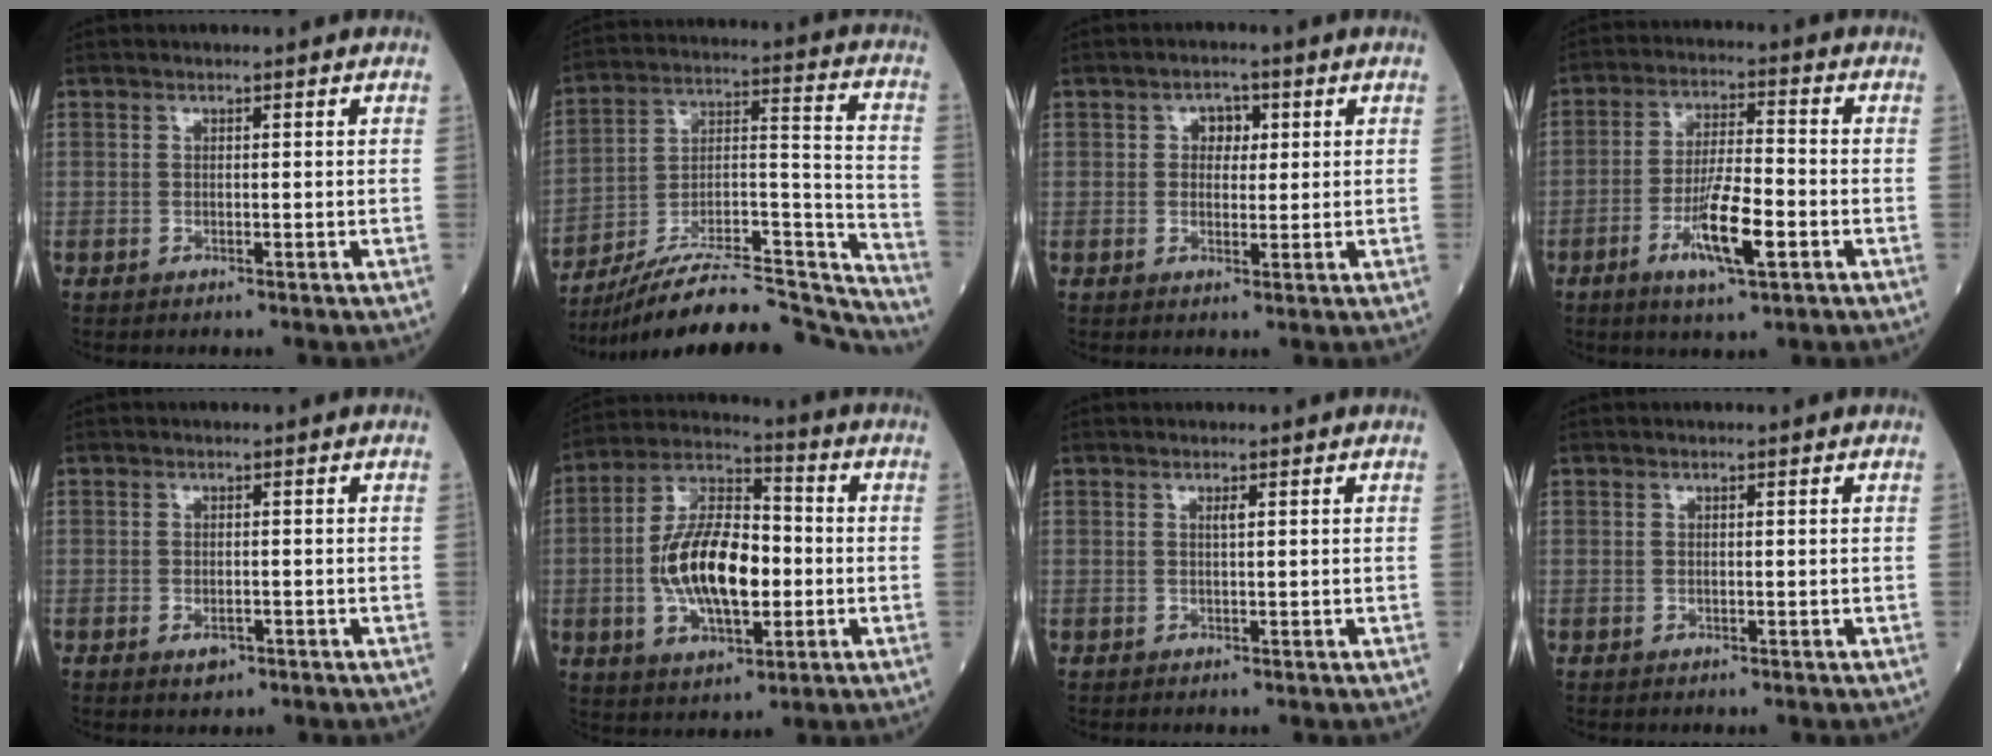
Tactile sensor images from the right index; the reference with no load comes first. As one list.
[{"total": 26.2, "force": [-24.5, 3.1, 9.0], "torque": [-0.104, 0.025, -0.373]}, {"total": 3.1, "force": [0.9, 2.1, 2.1], "torque": [-0.026, 0.008, 0.013]}, {"total": 9.2, "force": [-3.6, 1.5, 8.4], "torque": [-0.153, -0.006, -0.063]}, {"total": 1.9, "force": [-1.0, 1.1, 1.3], "torque": [-0.020, 0.000, -0.009]}, {"total": 15.7, "force": [-1.6, 6.9, 14.0], "torque": [-0.272, 0.012, -0.027]}, {"total": 0.8, "force": [0.3, 0.0, 0.7], "torque": [-0.017, 0.000, 0.006]}, {"total": 0.0}]